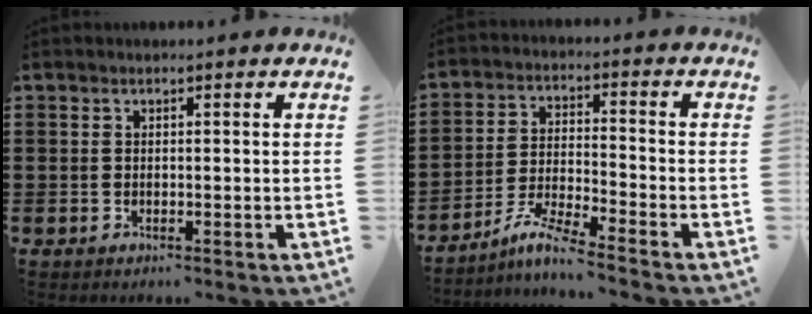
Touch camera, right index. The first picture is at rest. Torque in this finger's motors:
{"motor_torque": [-1.04, 1.09, 0.02, 0.00]}